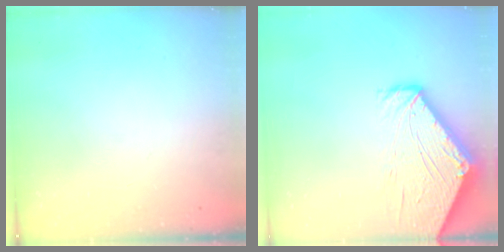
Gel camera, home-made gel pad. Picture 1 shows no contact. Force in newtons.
{"total": 10.9, "press": 10.8, "slide": 1.2}